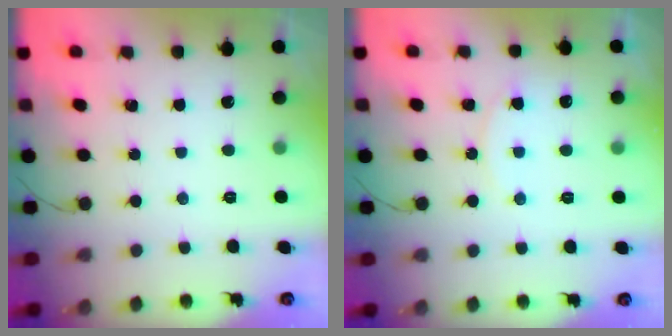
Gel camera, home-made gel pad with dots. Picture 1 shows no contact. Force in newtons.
{"total": 6.6, "press": 6.6, "slide": 0.7}